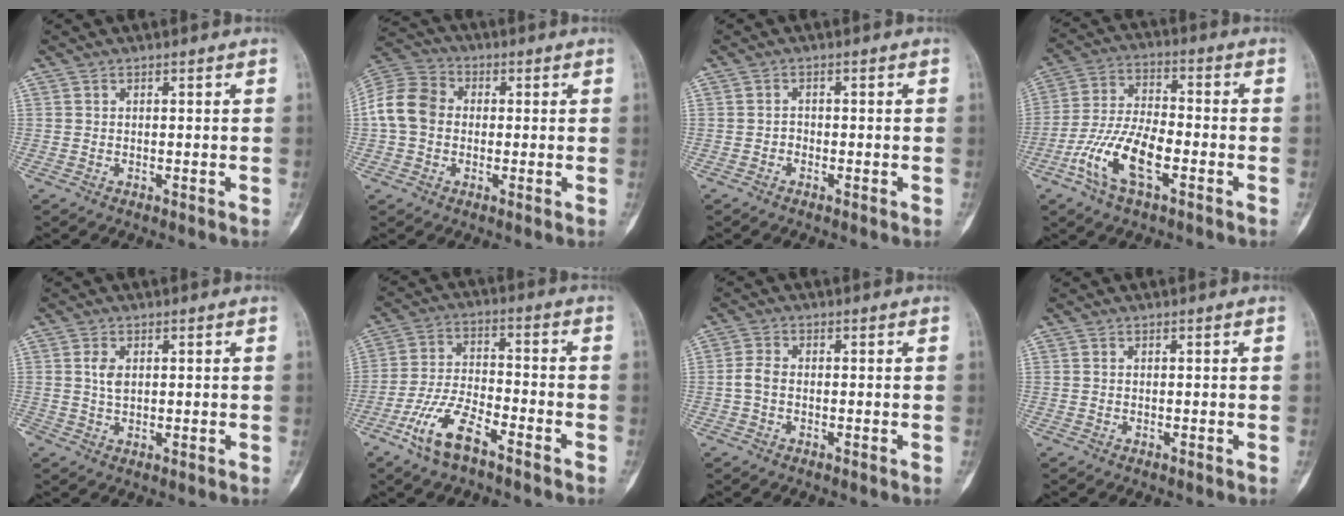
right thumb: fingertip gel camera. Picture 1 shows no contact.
{"total": 9.9, "force": [-0.4, 8.1, 5.8], "torque": [-0.109, 0.031, -0.022]}
{"total": 1.1, "force": [-0.7, 0.7, 0.3], "torque": [0.002, 0.005, -0.019]}
{"total": 12.4, "force": [-4.9, 5.2, 10.1], "torque": [-0.206, 0.027, -0.096]}
{"total": 2.6, "force": [0.7, 1.7, 1.9], "torque": [-0.027, -0.001, 0.013]}
{"total": 10.4, "force": [-6.4, 3.7, 7.3], "torque": [-0.152, 0.035, -0.123]}
{"total": 2.7, "force": [-0.6, 1.7, 2.0], "torque": [-0.042, 0.006, -0.018]}
{"total": 0.0}